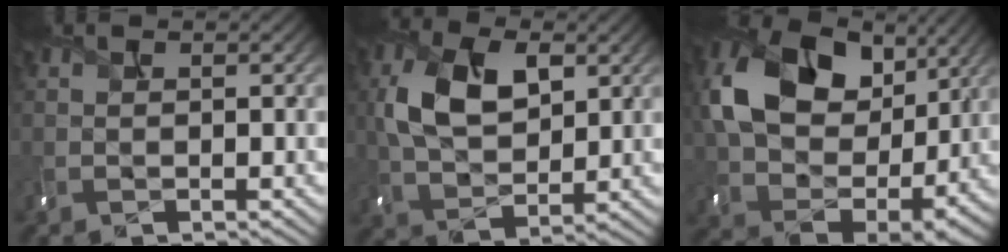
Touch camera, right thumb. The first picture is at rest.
{"total": 9.0, "force": [2.4, 5.6, 6.6], "torque": [-0.149, 0.006, 0.045]}
{"total": 14.9, "force": [5.4, 10.7, 8.9], "torque": [-0.189, 0.008, 0.103]}